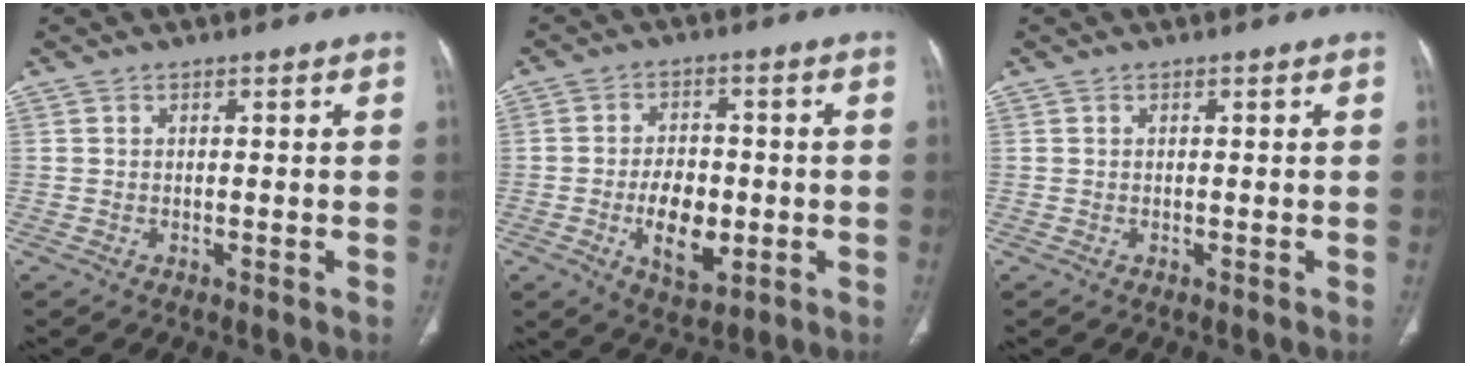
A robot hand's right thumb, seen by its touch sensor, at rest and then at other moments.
{"total": 9.7, "force": [-2.2, 5.8, 7.5], "torque": [-0.103, 0.004, -0.029]}
{"total": 0.0}